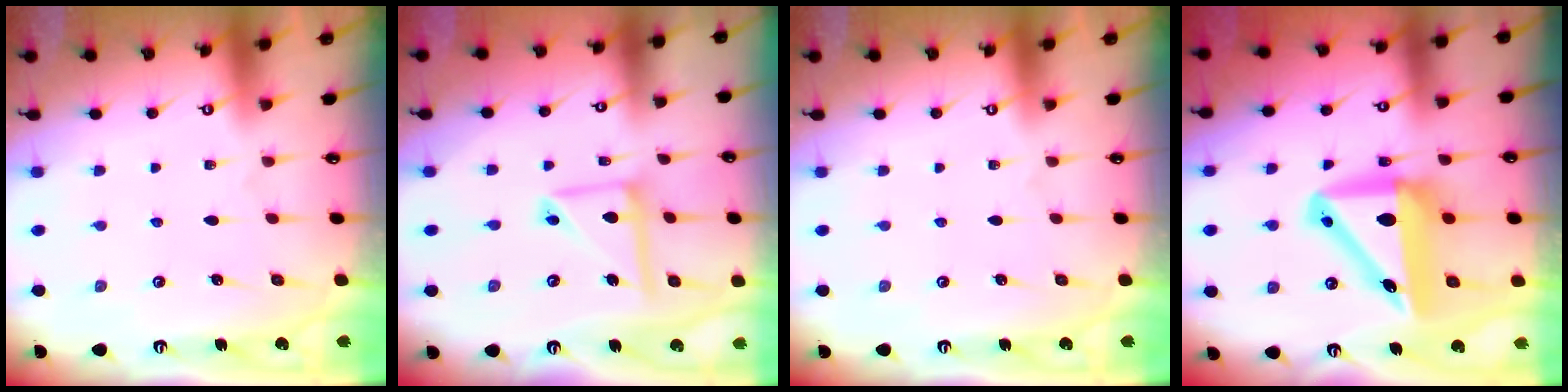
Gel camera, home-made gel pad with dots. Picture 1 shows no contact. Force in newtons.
{"total": 11.2, "press": 11.1, "slide": 1.0}
{"total": 0.0}
{"total": 13.1, "press": 12.5, "slide": 3.8}